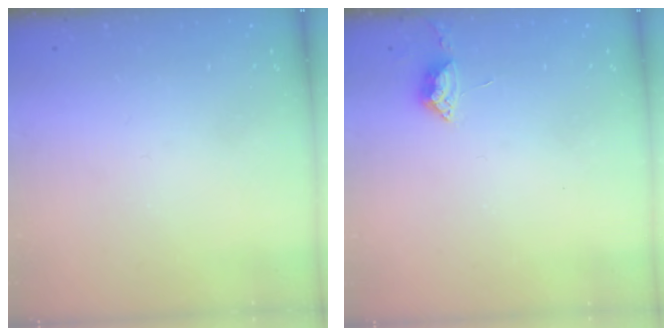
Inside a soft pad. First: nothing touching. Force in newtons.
{"total": 3.9, "press": 3.9, "slide": 0.5}